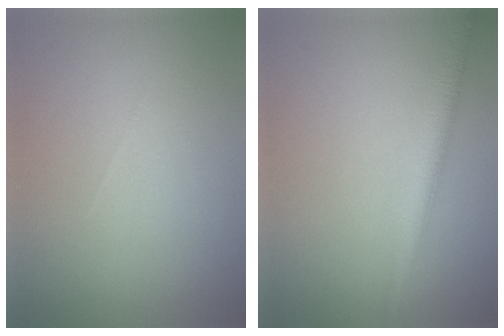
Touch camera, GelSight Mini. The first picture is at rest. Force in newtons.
{"total": 2.6, "press": 2.6, "slide": 0.0}